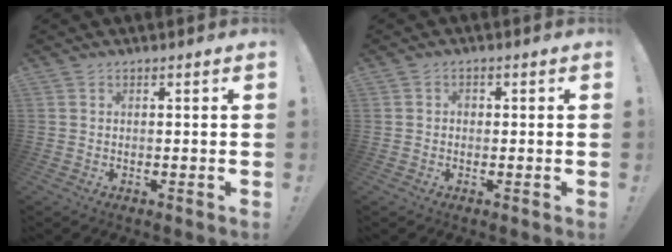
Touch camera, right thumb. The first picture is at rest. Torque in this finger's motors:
{"motor_torque": [0.28, 0.10, -0.07, 0.03, 0.00]}